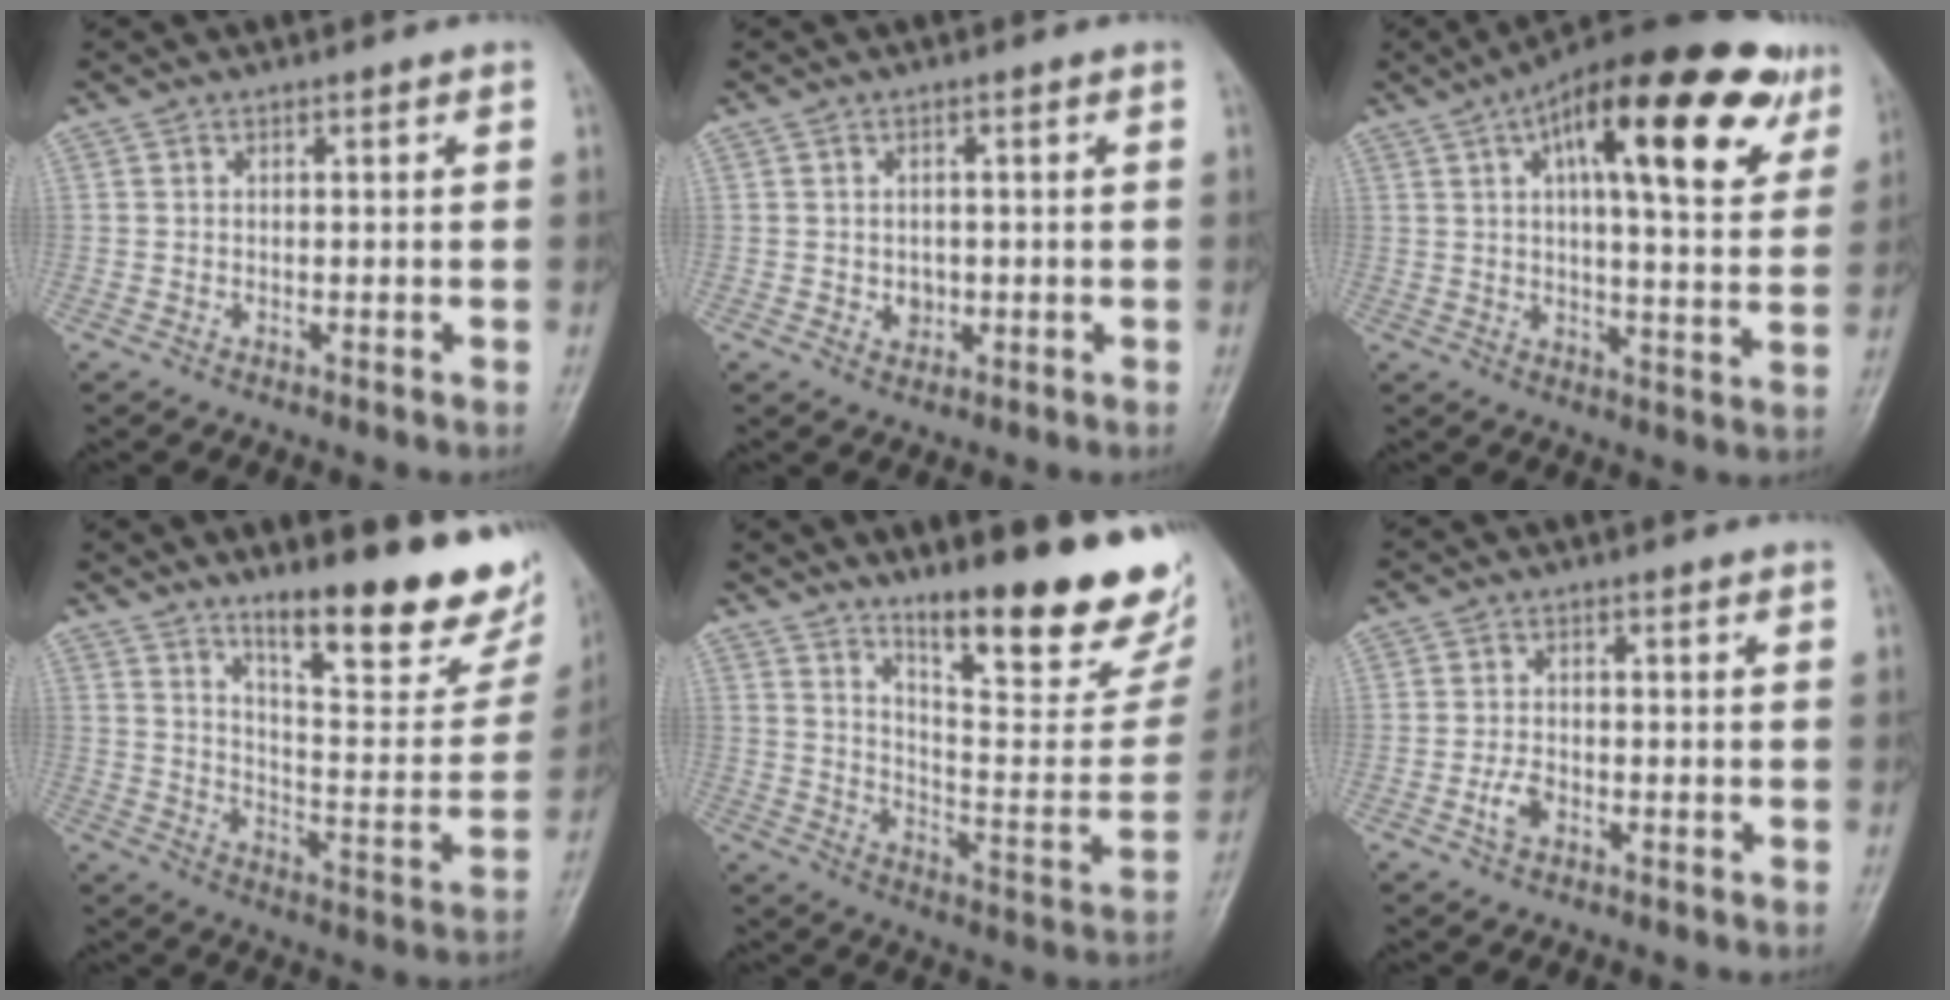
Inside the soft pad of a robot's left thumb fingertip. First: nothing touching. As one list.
[{"total": 2.4, "force": [-0.2, 2.1, 1.2], "torque": [-0.006, 0.001, 0.001]}, {"total": 23.7, "force": [10.8, 8.1, 19.5], "torque": [-0.265, -0.003, 0.151]}, {"total": 22.8, "force": [15.5, 6.3, 15.4], "torque": [-0.168, -0.093, 0.229]}, {"total": 25.5, "force": [17.4, 6.3, 17.6], "torque": [-0.210, -0.102, 0.255]}, {"total": 2.9, "force": [-1.3, 1.7, 2.0], "torque": [-0.039, 0.008, -0.026]}]